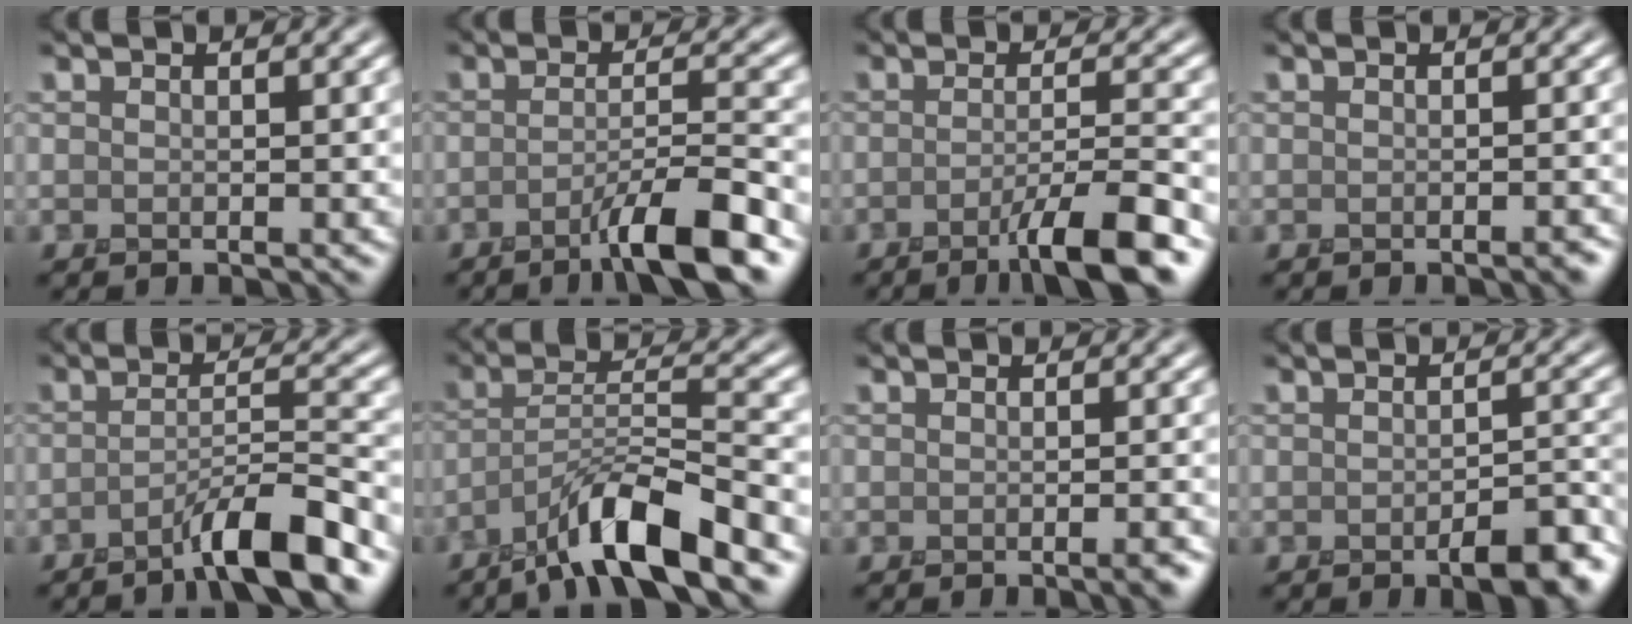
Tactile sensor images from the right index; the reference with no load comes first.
{"total": 5.8, "force": [-3.2, 0.7, 4.8], "torque": [-0.070, 0.009, -0.062]}
{"total": 6.2, "force": [-3.1, 0.8, 5.3], "torque": [-0.075, 0.003, -0.058]}
{"total": 0.9, "force": [-0.5, 0.2, 0.7], "torque": [-0.007, 0.001, -0.009]}
{"total": 5.8, "force": [-3.6, 0.6, 4.4], "torque": [-0.062, 0.013, -0.070]}
{"total": 8.1, "force": [-5.6, 1.3, 5.8], "torque": [-0.098, 0.009, -0.105]}
{"total": 1.5, "force": [-0.7, 0.3, 1.3], "torque": [-0.009, 0.000, -0.011]}
{"total": 4.0, "force": [-2.2, 1.2, 3.1], "torque": [-0.043, 0.000, -0.031]}